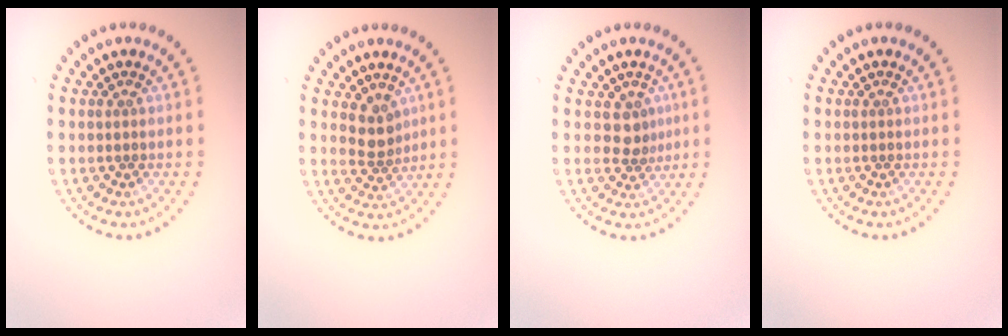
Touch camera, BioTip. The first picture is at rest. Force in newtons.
{"total": 2.2, "press": 1.8, "slide": 1.3}
{"total": 1.9, "press": 1.6, "slide": 1.1}
{"total": 0.0}